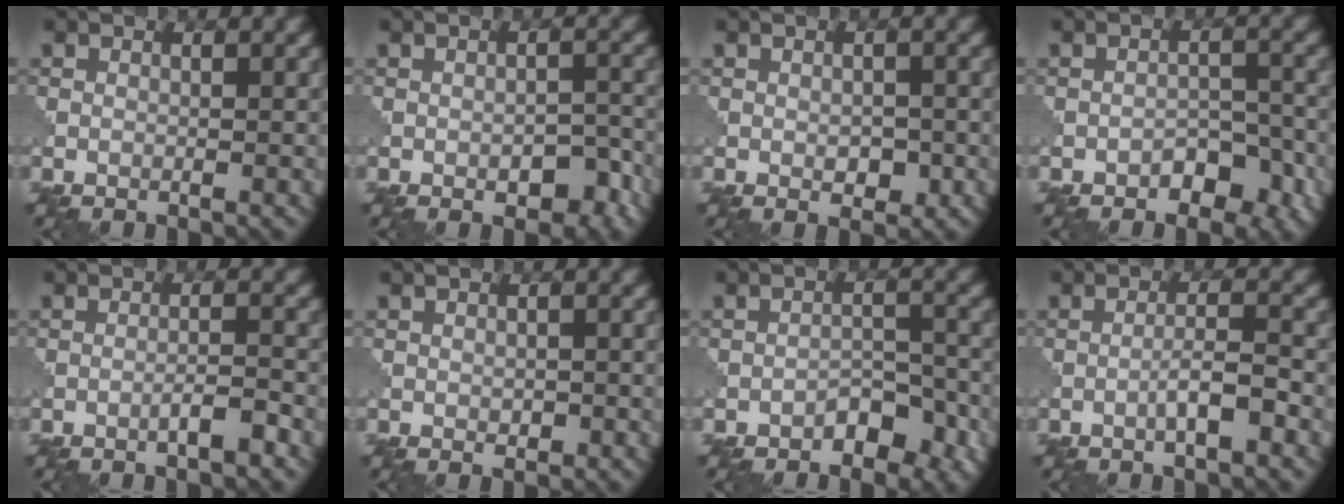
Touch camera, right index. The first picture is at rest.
{"total": 3.2, "force": [-1.5, 1.5, 2.4], "torque": [-0.030, 0.001, -0.018]}
{"total": 1.9, "force": [-0.5, 1.1, 1.5], "torque": [-0.023, -0.003, -0.007]}
{"total": 3.3, "force": [-2.0, 1.8, 1.9], "torque": [-0.022, 0.005, -0.028]}
{"total": 1.9, "force": [-1.1, 0.1, 1.6], "torque": [-0.022, 0.009, -0.022]}
{"total": 0.8, "force": [-0.1, 0.5, 0.6], "torque": [-0.007, -0.003, -0.001]}
{"total": 3.0, "force": [-2.0, 1.5, 1.7], "torque": [-0.021, 0.009, -0.030]}
{"total": 2.6, "force": [-1.2, 0.3, 2.3], "torque": [-0.039, 0.010, -0.023]}